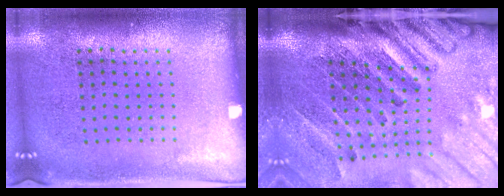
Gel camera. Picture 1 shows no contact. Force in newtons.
{"total": 4.4, "press": 3.2, "slide": 3.0}